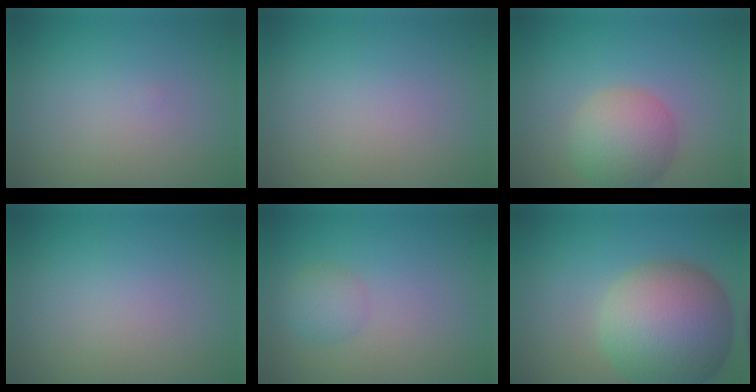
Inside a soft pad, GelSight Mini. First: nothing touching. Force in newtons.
{"total": 0.0}
{"total": 4.8, "press": 4.8, "slide": 0.2}
{"total": 0.0}
{"total": 2.0, "press": 2.0, "slide": 0.0}
{"total": 11.2, "press": 11.1, "slide": 0.4}